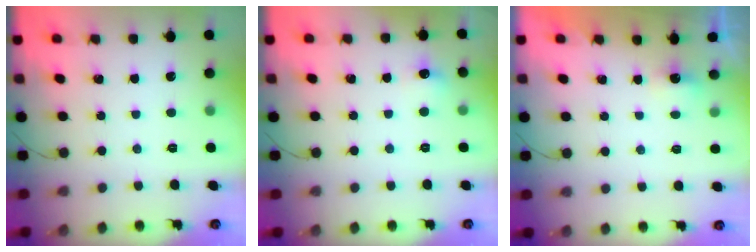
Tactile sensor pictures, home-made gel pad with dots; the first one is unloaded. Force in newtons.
{"total": 6.0, "press": 5.7, "slide": 1.7}
{"total": 10.0, "press": 2.1, "slide": 9.8}